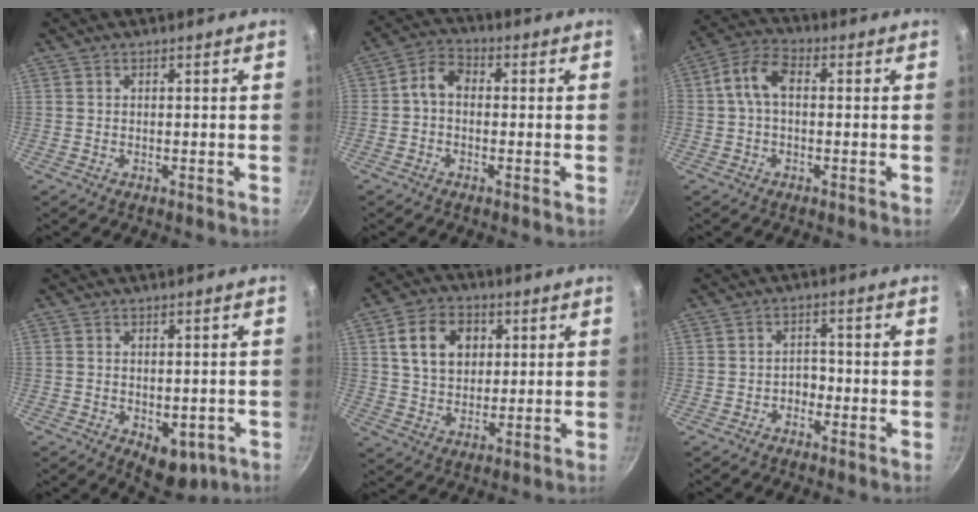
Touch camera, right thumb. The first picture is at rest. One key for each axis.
{"total": 5.3, "fx": -0.3, "fy": 4.0, "fz": 3.6, "tx": -0.058, "ty": 0.022, "tz": -0.022}
{"total": 7.3, "fx": 0.4, "fy": 4.4, "fz": 5.8, "tx": -0.113, "ty": 0.031, "tz": -0.005}
{"total": 7.0, "fx": -2.2, "fy": 4.4, "fz": 5.0, "tx": -0.040, "ty": 0.001, "tz": -0.018}
{"total": 11.5, "fx": 3.2, "fy": 8.5, "fz": 7.0, "tx": -0.098, "ty": 0.002, "tz": 0.052}
{"total": 2.6, "fx": -1.3, "fy": 1.9, "fz": 1.3, "tx": 0.001, "ty": 0.019, "tz": -0.024}